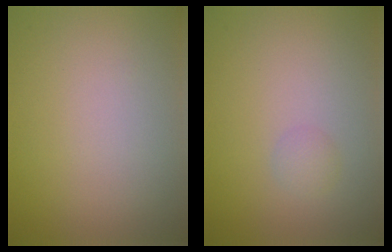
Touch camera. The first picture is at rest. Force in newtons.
{"total": 1.0, "press": 1.0, "slide": 0.0}